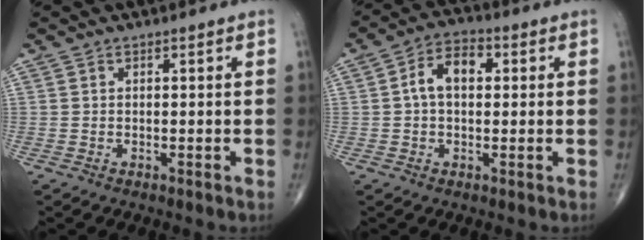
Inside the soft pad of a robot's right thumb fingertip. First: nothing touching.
{"total": 7.0, "force": [0.9, 4.3, 5.4], "torque": [-0.087, 0.022, 0.009]}